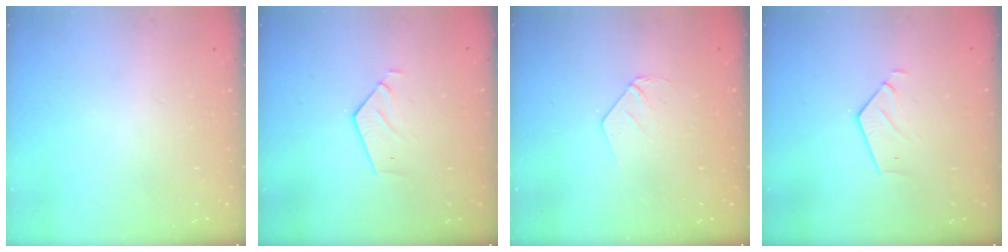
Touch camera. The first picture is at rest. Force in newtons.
{"total": 3.5, "press": 3.5, "slide": 0.3}
{"total": 4.0, "press": 4.0, "slide": 0.3}
{"total": 3.5, "press": 3.5, "slide": 0.3}